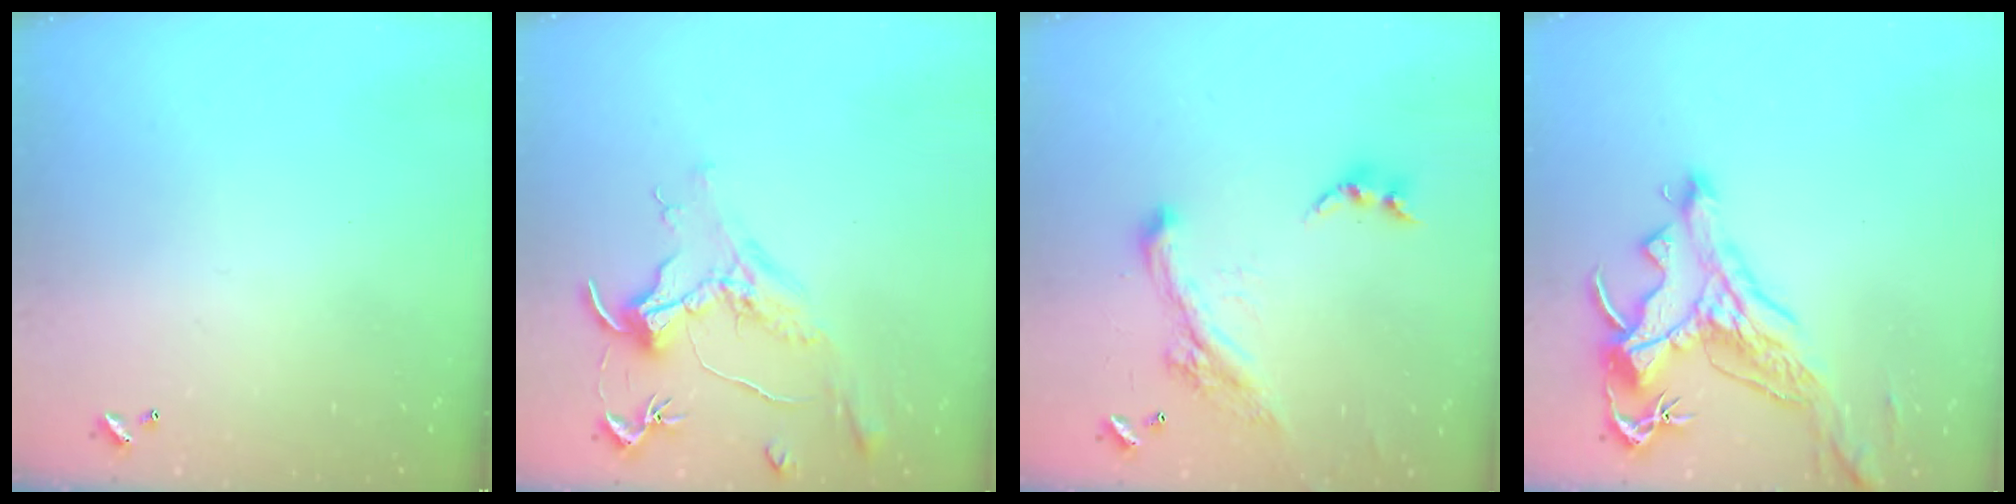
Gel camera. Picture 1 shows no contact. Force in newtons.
{"total": 1.6, "press": 1.4, "slide": 0.7}
{"total": 3.2, "press": 2.9, "slide": 1.2}
{"total": 2.2, "press": 1.7, "slide": 1.3}